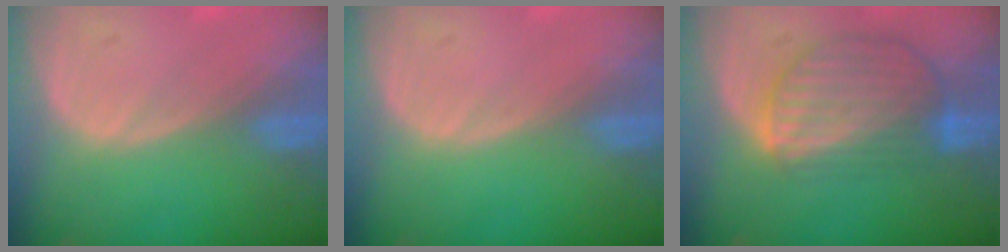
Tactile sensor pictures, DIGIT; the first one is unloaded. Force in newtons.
{"total": 0.0}
{"total": 8.8, "press": 7.7, "slide": 4.3}